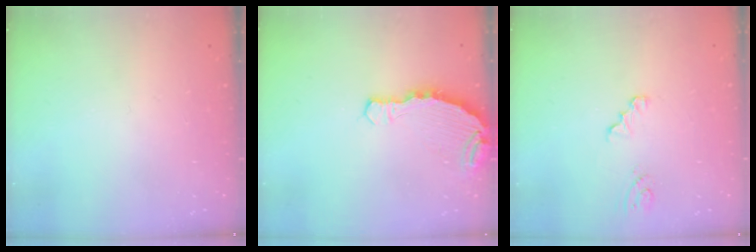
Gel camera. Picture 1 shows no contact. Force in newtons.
{"total": 5.7, "press": 5.7, "slide": 0.3}
{"total": 2.3, "press": 2.3, "slide": 0.2}